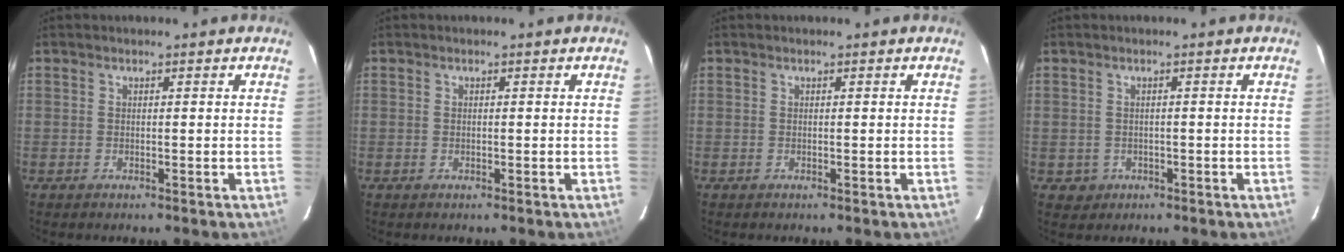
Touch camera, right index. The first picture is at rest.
{"total": 0.0}
{"total": 0.0}
{"total": 1.8, "force": [-0.3, 1.7, 0.3], "torque": [-0.006, 0.001, 0.005]}